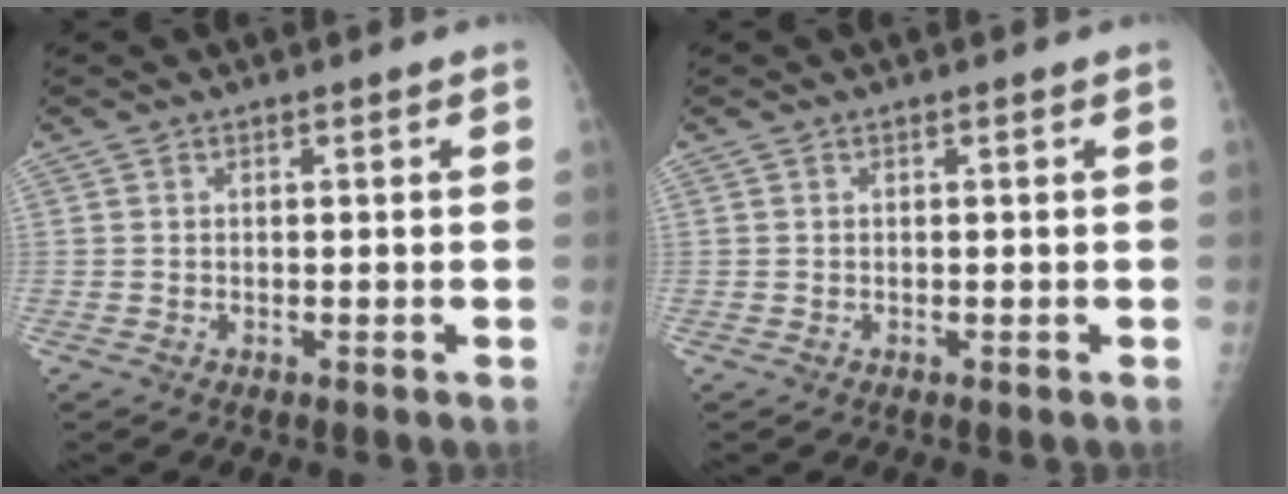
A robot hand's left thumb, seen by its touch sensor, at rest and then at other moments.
{"total": 0.0}